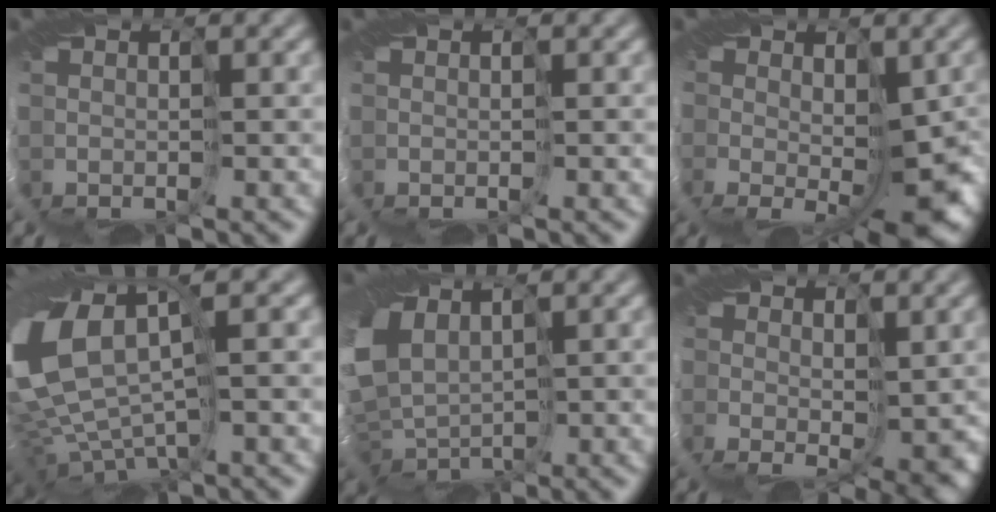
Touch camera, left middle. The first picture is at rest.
{"total": 0.0}
{"total": 8.3, "force": [-1.3, 4.3, 7.0], "torque": [-0.117, -0.027, -0.014]}
{"total": 14.5, "force": [2.2, 8.3, 11.6], "torque": [-0.289, -0.027, 0.075]}
{"total": 8.6, "force": [1.9, 5.9, 6.0], "torque": [-0.150, -0.008, 0.045]}
{"total": 5.9, "force": [-0.1, 3.7, 4.6], "torque": [-0.079, -0.018, 0.004]}